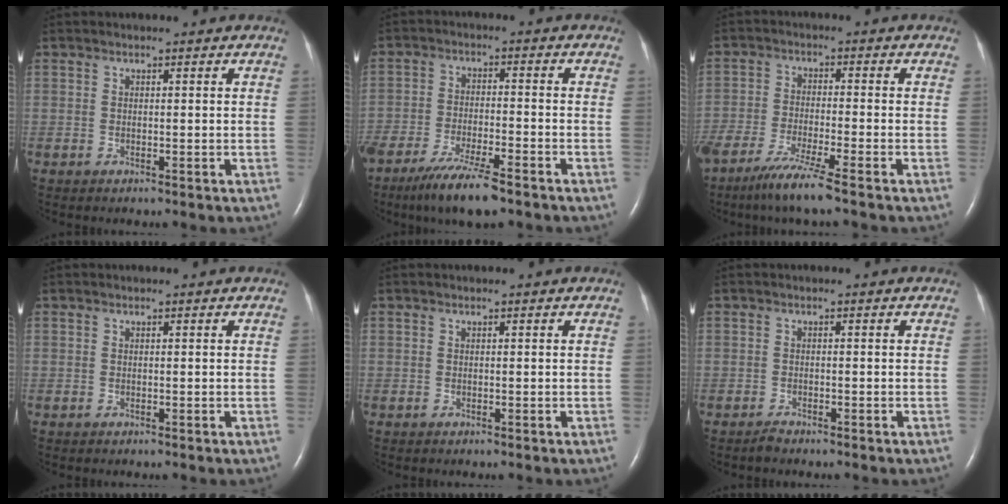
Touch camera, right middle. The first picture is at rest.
{"total": 9.3, "force": [-6.8, 1.3, 6.2], "torque": [-0.116, -0.021, -0.117]}
{"total": 7.3, "force": [-5.3, -0.4, 5.0], "torque": [-0.097, -0.023, -0.101]}
{"total": 0.0}
{"total": 0.0}
{"total": 0.9, "force": [-0.9, 0.1, 0.2], "torque": [-0.009, -0.002, -0.016]}